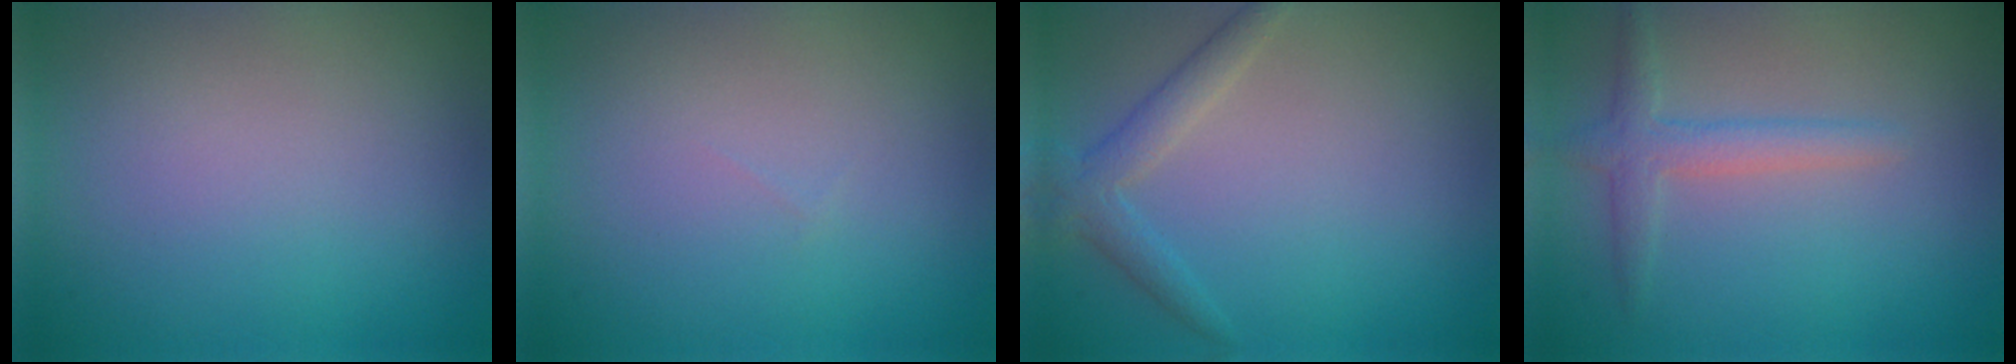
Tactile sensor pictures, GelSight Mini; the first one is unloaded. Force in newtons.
{"total": 0.0}
{"total": 2.2, "press": 2.2, "slide": 0.1}
{"total": 2.4, "press": 2.4, "slide": 0.1}